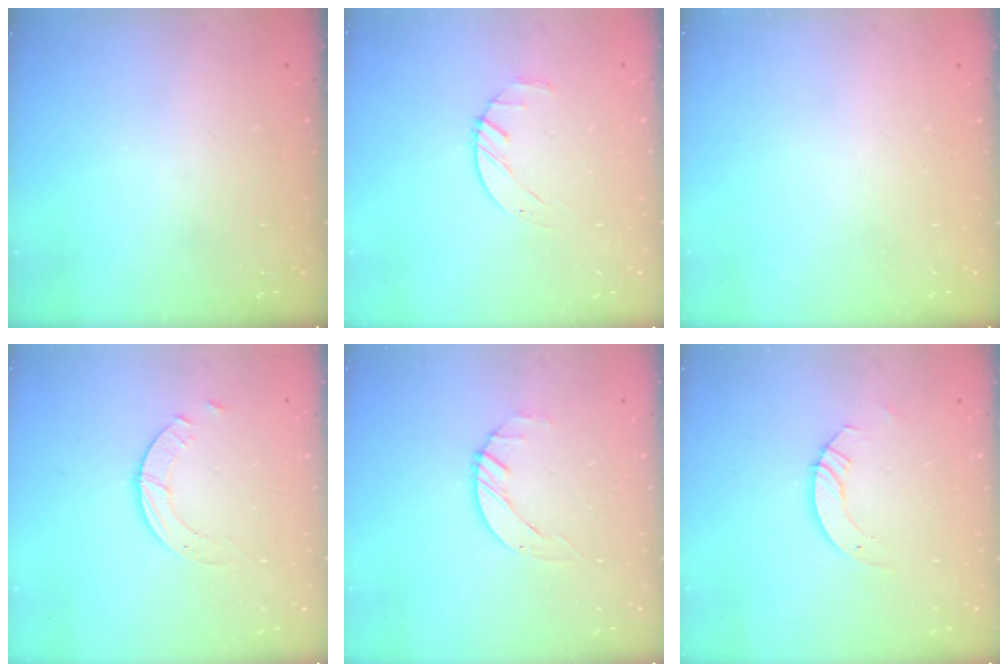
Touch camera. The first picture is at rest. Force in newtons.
{"total": 2.5, "press": 2.5, "slide": 0.4}
{"total": 0.0}
{"total": 1.8, "press": 1.8, "slide": 0.2}
{"total": 1.4, "press": 1.4, "slide": 0.2}
{"total": 3.7, "press": 3.7, "slide": 0.3}